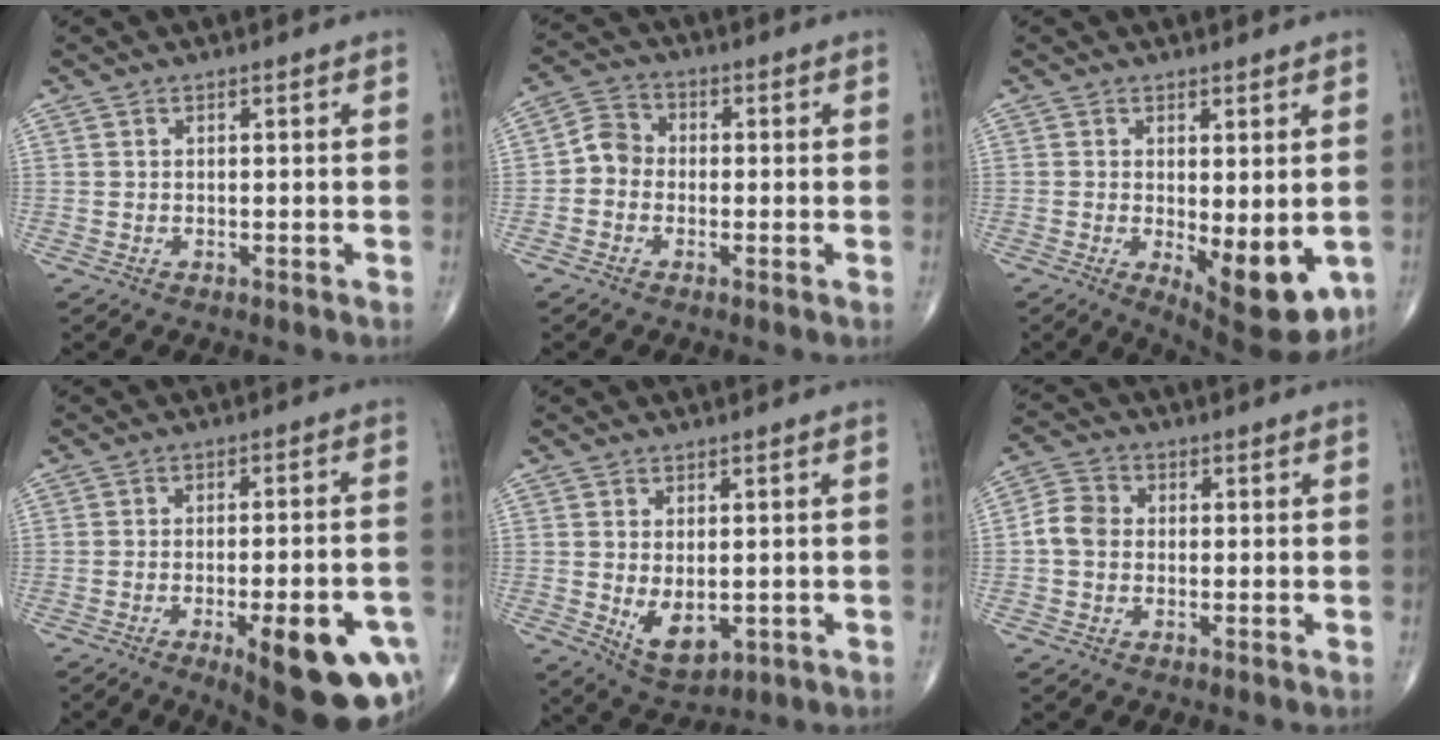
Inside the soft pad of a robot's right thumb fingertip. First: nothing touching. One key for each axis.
{"total": 4.9, "fx": -1.0, "fy": 4.2, "fz": 2.2, "tx": -0.021, "ty": 0.018, "tz": -0.034}
{"total": 11.5, "fx": -2.5, "fy": 4.5, "fz": 10.2, "tx": -0.124, "ty": -0.024, "tz": -0.020}
{"total": 18.9, "fx": -8.2, "fy": 6.2, "fz": 15.9, "tx": -0.151, "ty": 0.024, "tz": -0.096}
{"total": 6.9, "fx": -0.9, "fy": 4.0, "fz": 5.6, "tx": -0.081, "ty": -0.016, "tz": 0.001}
{"total": 5.1, "fx": -0.3, "fy": 4.3, "fz": 2.8, "tx": -0.046, "ty": 0.015, "tz": -0.016}